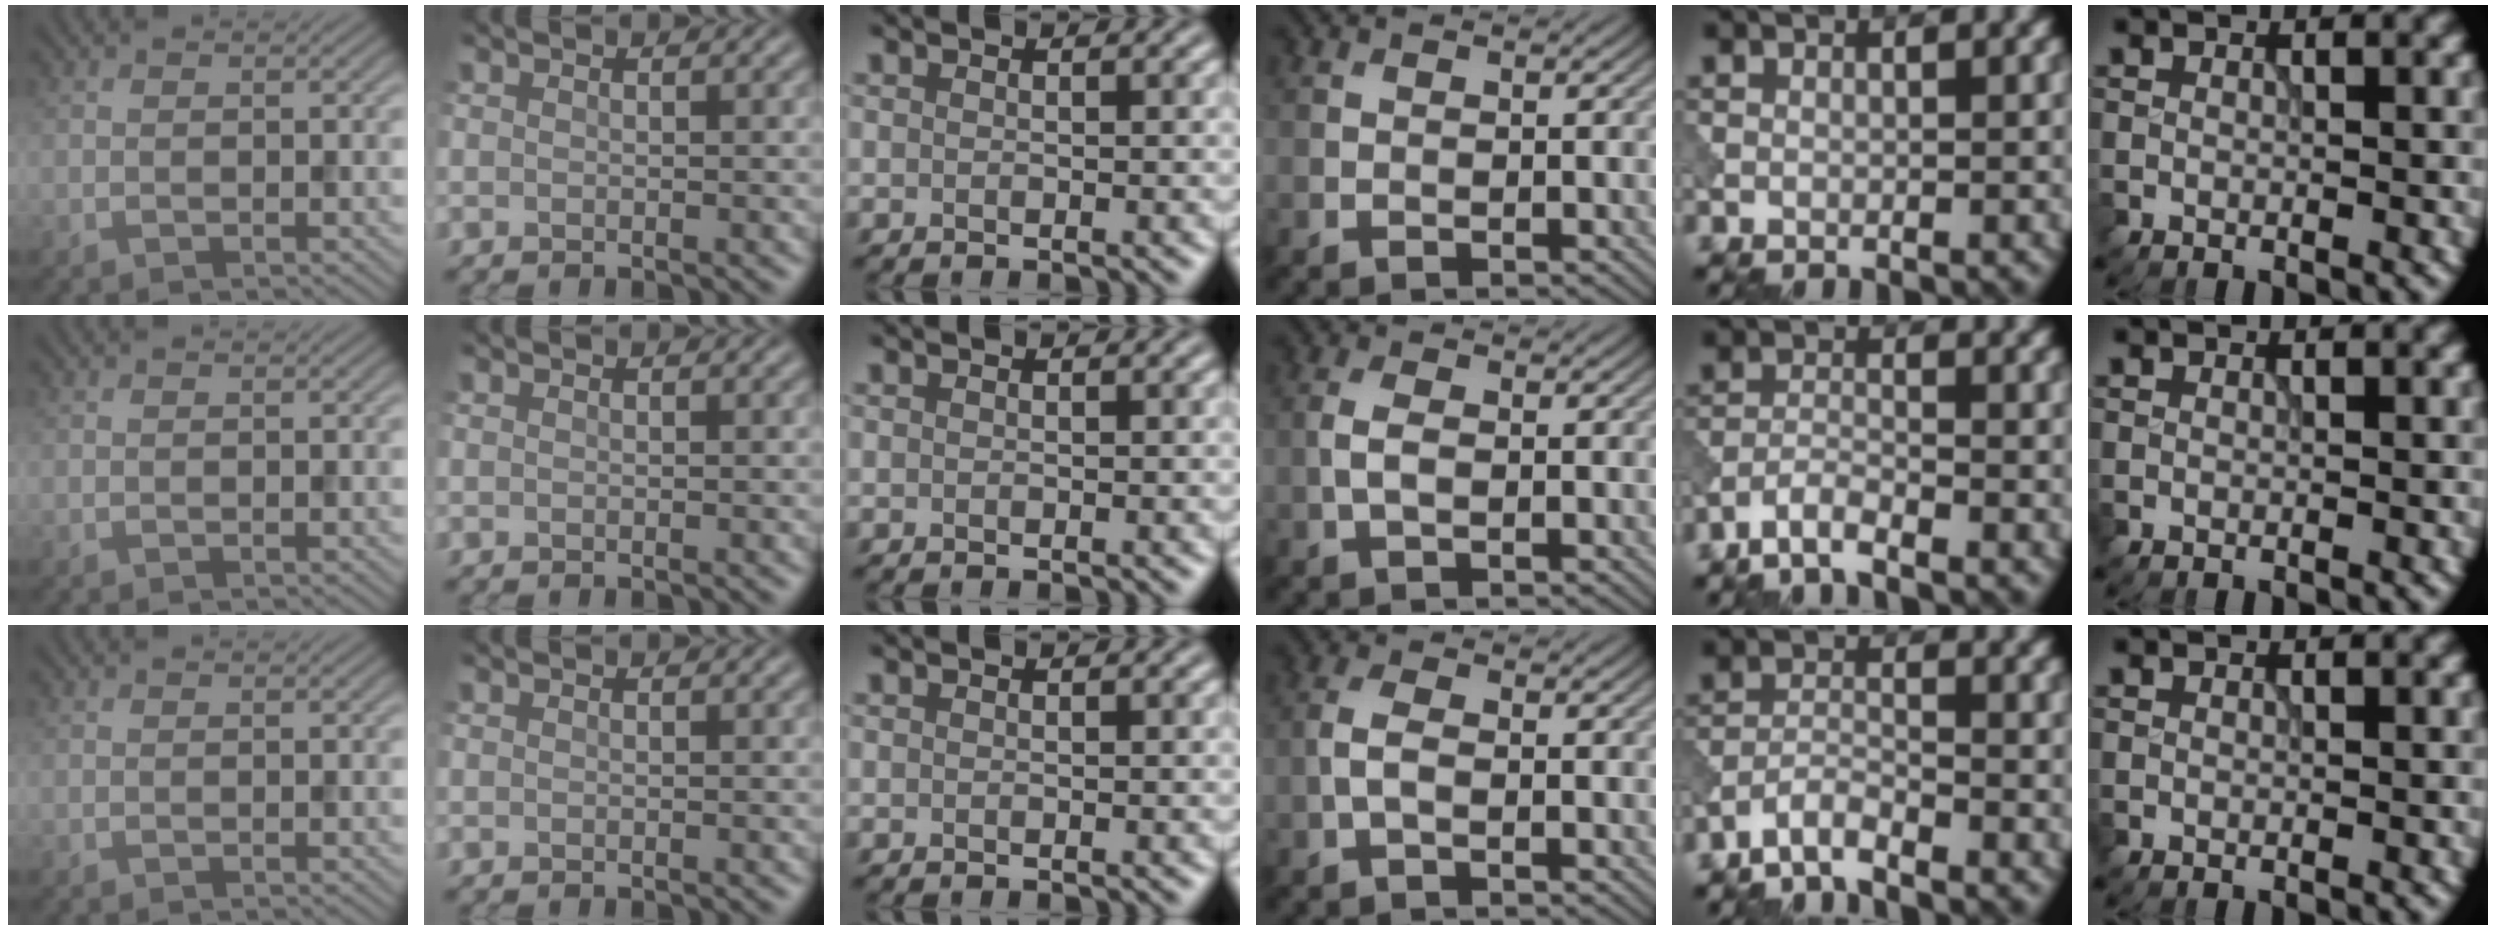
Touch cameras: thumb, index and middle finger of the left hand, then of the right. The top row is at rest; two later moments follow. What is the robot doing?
{"motion": "dispense", "object": "pipette"}